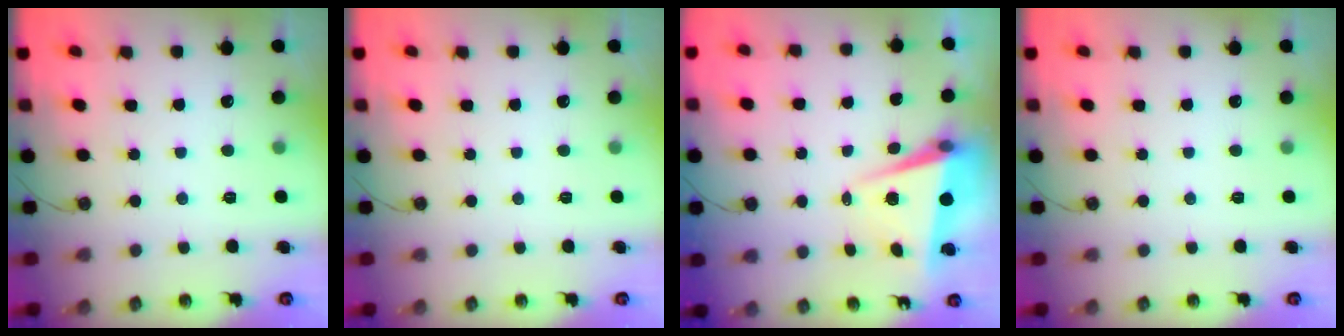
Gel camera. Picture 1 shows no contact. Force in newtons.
{"total": 0.0}
{"total": 6.3, "press": 4.6, "slide": 4.2}
{"total": 0.0}